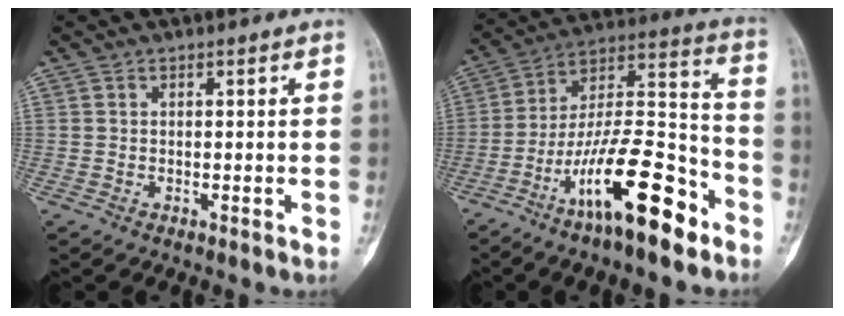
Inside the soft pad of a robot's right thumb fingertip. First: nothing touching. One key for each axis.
{"total": 20.4, "fx": -11.6, "fy": 5.9, "fz": 15.8, "tx": -0.281, "ty": 0.080, "tz": -0.199}